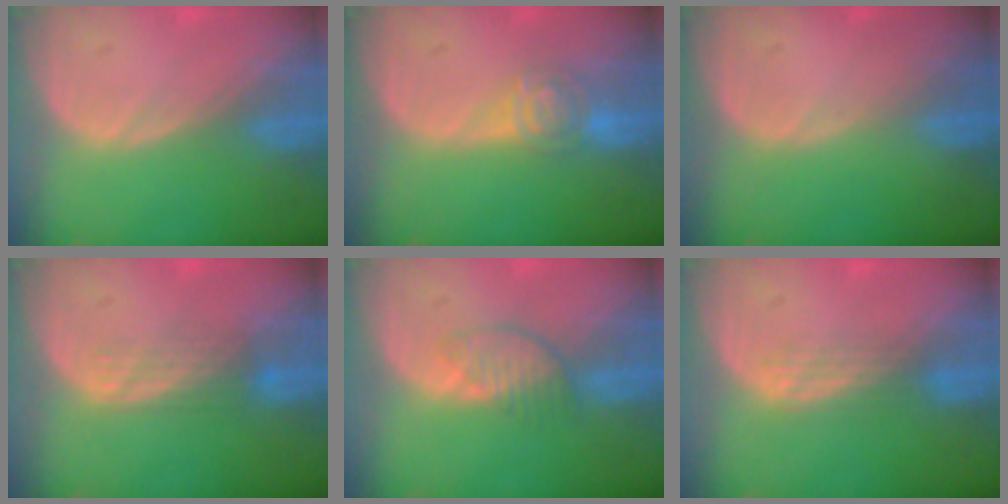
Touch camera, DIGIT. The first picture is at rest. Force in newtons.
{"total": 4.6, "press": 4.3, "slide": 1.5}
{"total": 0.0}
{"total": 3.6, "press": 3.0, "slide": 2.0}
{"total": 3.9, "press": 3.4, "slide": 1.8}
{"total": 2.9, "press": 2.5, "slide": 1.5}